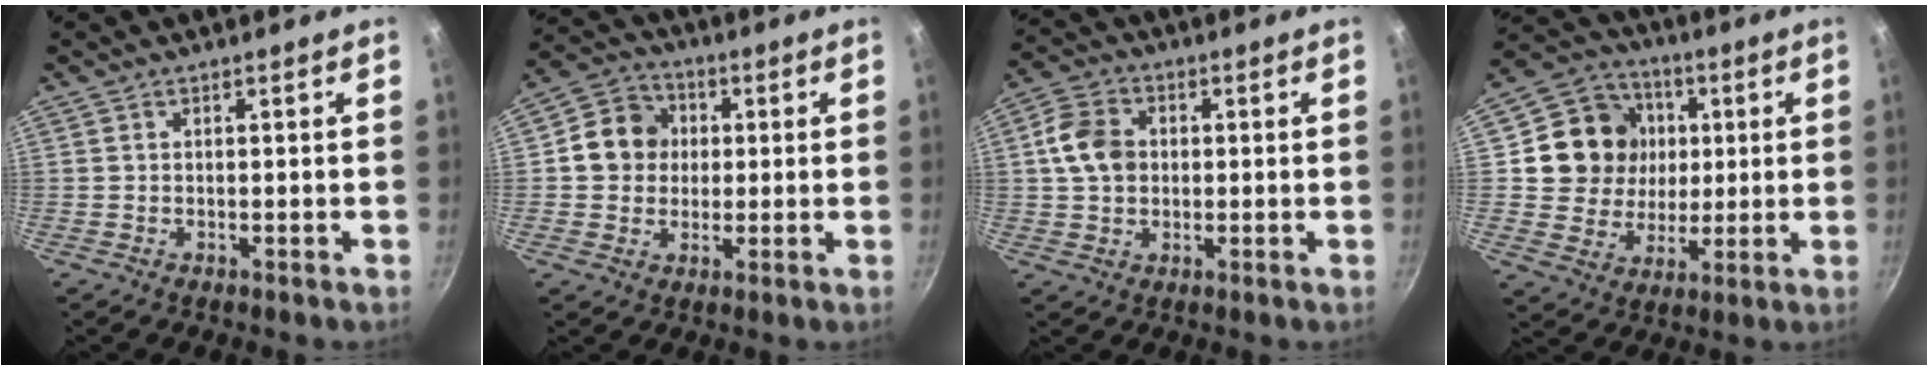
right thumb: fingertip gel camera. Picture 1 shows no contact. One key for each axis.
{"total": 9.5, "fx": 1.1, "fy": 8.5, "fz": 4.0, "tx": -0.033, "ty": 0.013, "tz": 0.003}
{"total": 8.4, "fx": 0.8, "fy": 6.5, "fz": 5.2, "tx": -0.084, "ty": 0.011, "tz": 0.005}
{"total": 15.5, "fx": 2.9, "fy": 14.0, "fz": 6.1, "tx": -0.086, "ty": 0.011, "tz": 0.050}